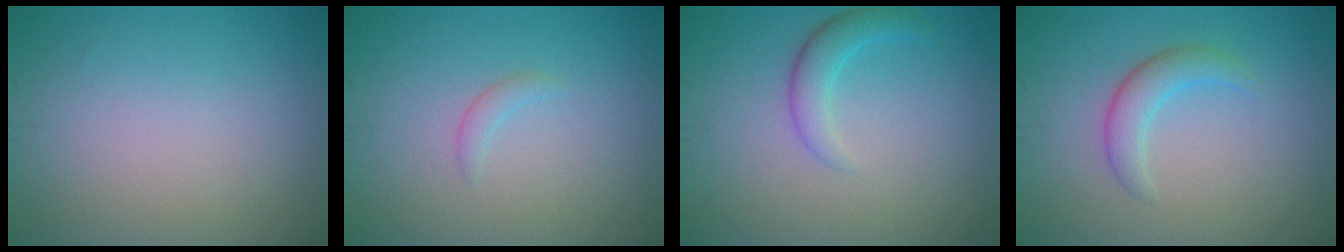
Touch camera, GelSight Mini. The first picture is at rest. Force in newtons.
{"total": 0.9, "press": 0.9, "slide": 0.1}
{"total": 2.4, "press": 2.4, "slide": 0.1}
{"total": 2.6, "press": 2.6, "slide": 0.2}